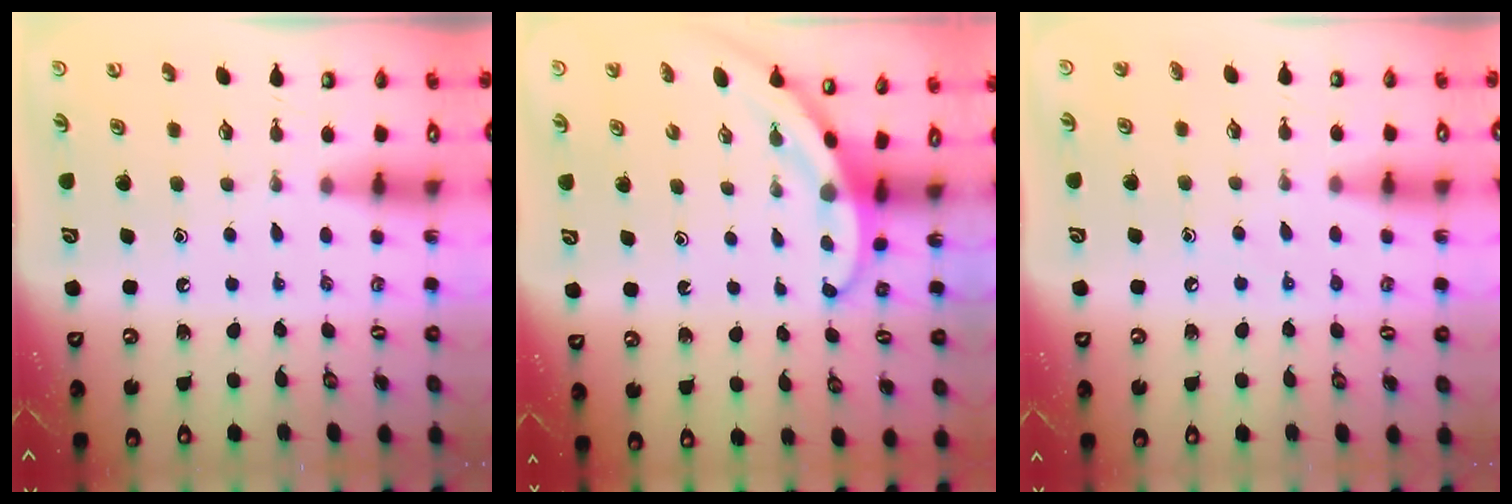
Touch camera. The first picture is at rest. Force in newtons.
{"total": 3.2, "press": 3.2, "slide": 0.2}
{"total": 4.9, "press": 4.9, "slide": 0.6}